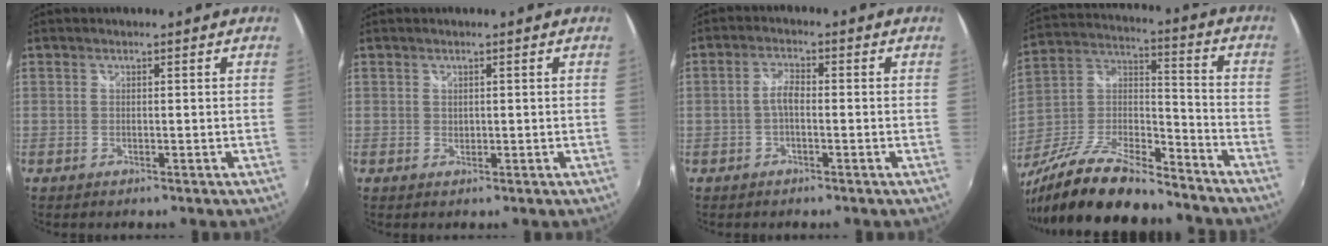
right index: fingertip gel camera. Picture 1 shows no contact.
{"total": 0.6, "force": [0.3, 0.5, 0.1], "torque": [0.000, 0.002, 0.005]}
{"total": 2.8, "force": [-0.8, 1.2, 2.5], "torque": [-0.054, 0.010, -0.016]}
{"total": 21.6, "force": [-16.5, 6.1, 12.5], "torque": [-0.257, -0.012, -0.285]}